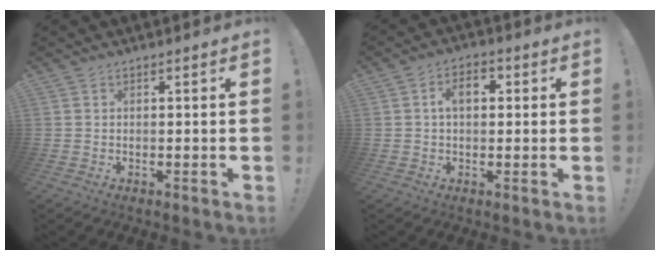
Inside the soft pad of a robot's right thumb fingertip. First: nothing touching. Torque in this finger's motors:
{"motor_torque": [0.41, 1.21, 0.03, -0.03, 0.00]}